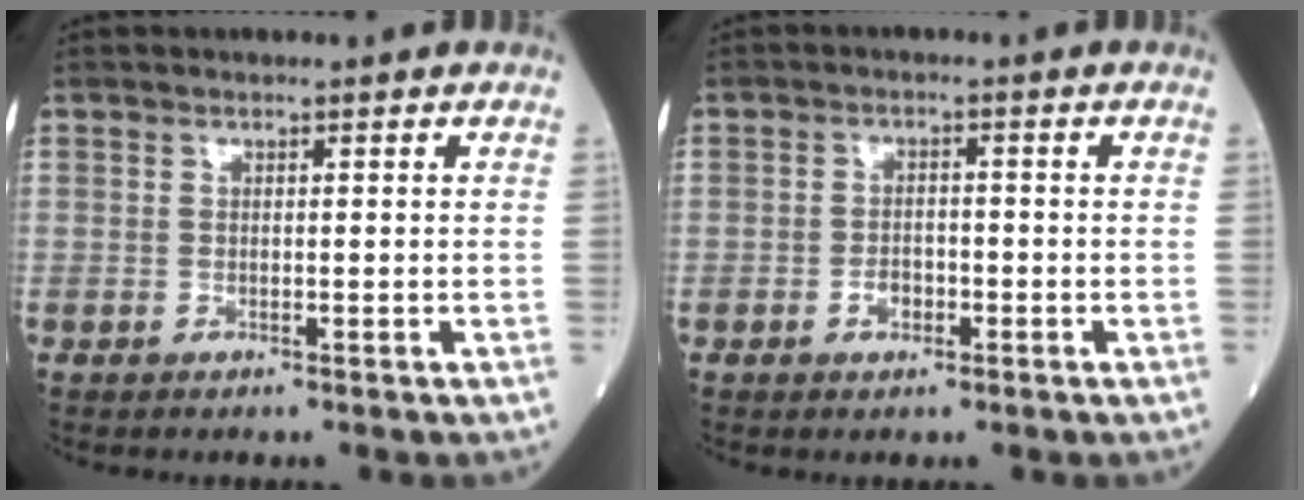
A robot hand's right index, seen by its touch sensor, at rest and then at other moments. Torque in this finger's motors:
{"motor_torque": [0.38, -0.09, 0.13, 0.04]}